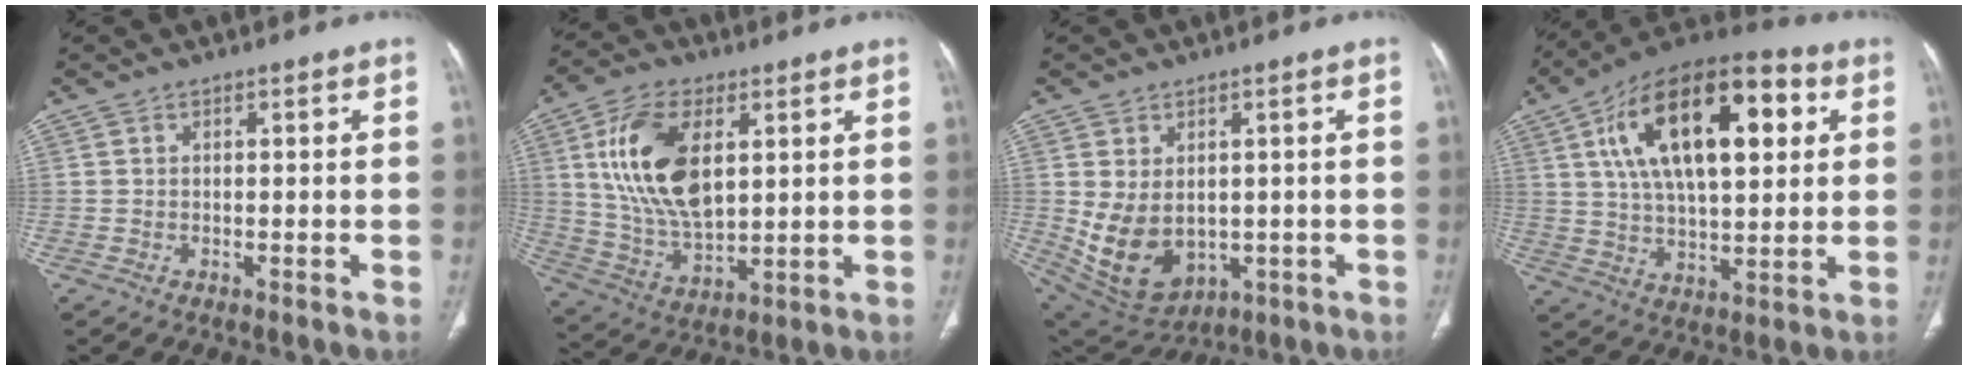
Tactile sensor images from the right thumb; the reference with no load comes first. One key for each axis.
{"total": 17.4, "fx": 4.7, "fy": 9.5, "fz": 13.8, "tx": -0.253, "ty": -0.013, "tz": 0.097}
{"total": 11.5, "fx": -0.6, "fy": 8.2, "fz": 8.0, "tx": -0.131, "ty": -0.008, "tz": 0.026}
{"total": 25.0, "fx": 7.5, "fy": 11.8, "fz": 20.7, "tx": -0.330, "ty": 0.011, "tz": 0.116}